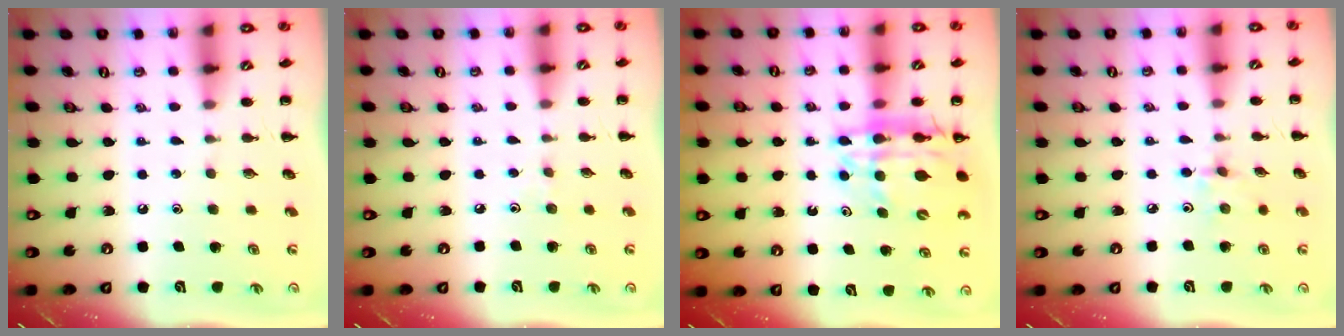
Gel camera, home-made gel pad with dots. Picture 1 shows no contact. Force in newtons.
{"total": 2.2, "press": 2.1, "slide": 0.9}
{"total": 15.0, "press": 14.4, "slide": 4.2}
{"total": 2.8, "press": 2.6, "slide": 0.9}